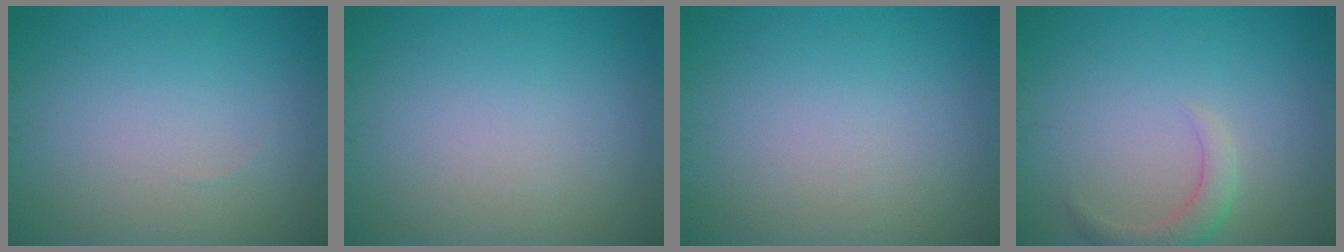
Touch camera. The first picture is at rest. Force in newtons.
{"total": 0.0}
{"total": 0.0}
{"total": 2.2, "press": 2.2, "slide": 0.2}